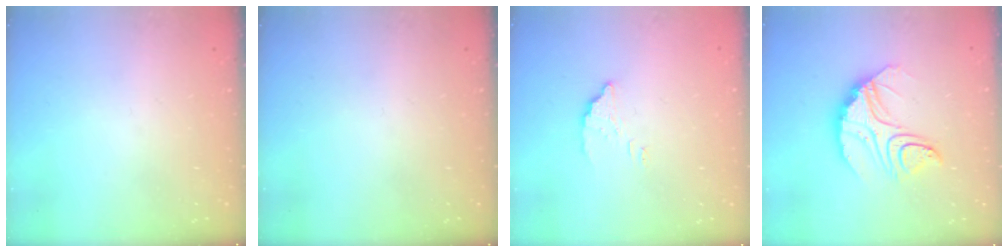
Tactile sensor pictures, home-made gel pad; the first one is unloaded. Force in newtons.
{"total": 0.0}
{"total": 3.1, "press": 3.1, "slide": 0.4}
{"total": 12.5, "press": 12.4, "slide": 1.0}